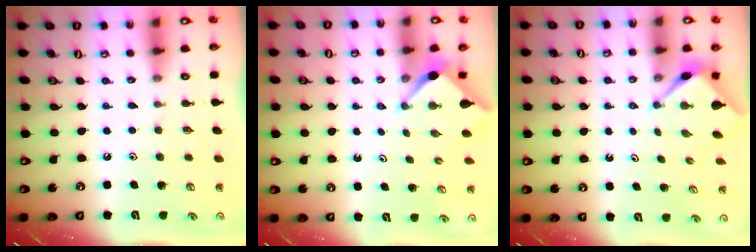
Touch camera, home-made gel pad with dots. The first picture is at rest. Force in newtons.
{"total": 2.6, "press": 2.6, "slide": 0.3}
{"total": 2.9, "press": 2.9, "slide": 0.2}